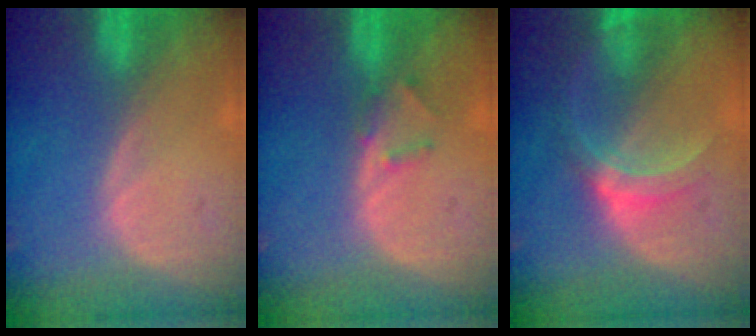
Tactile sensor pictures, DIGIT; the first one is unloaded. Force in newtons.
{"total": 1.9, "press": 1.7, "slide": 0.9}
{"total": 5.8, "press": 5.7, "slide": 0.5}